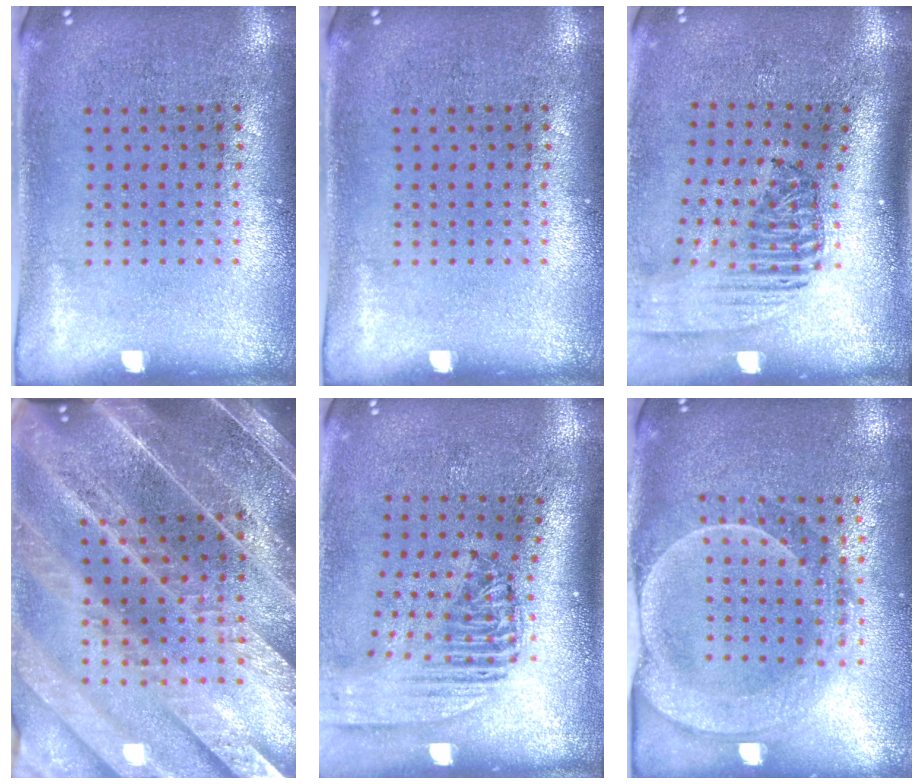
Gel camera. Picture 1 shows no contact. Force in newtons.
{"total": 0.0}
{"total": 2.4, "press": 1.7, "slide": 1.7}
{"total": 4.9, "press": 4.4, "slide": 2.3}
{"total": 2.4, "press": 1.8, "slide": 1.5}
{"total": 2.2, "press": 2.1, "slide": 0.9}